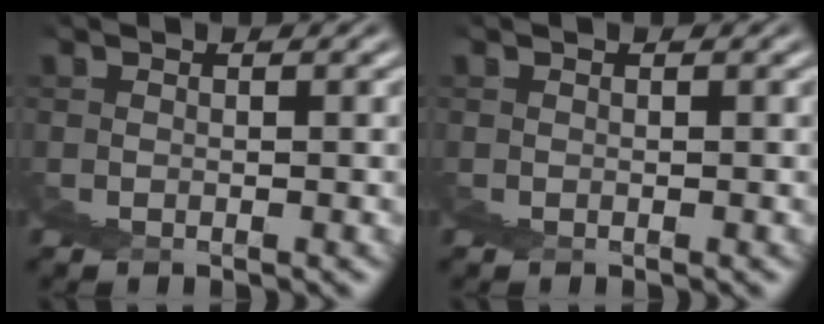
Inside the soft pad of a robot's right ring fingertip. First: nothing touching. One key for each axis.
{"total": 0.0}